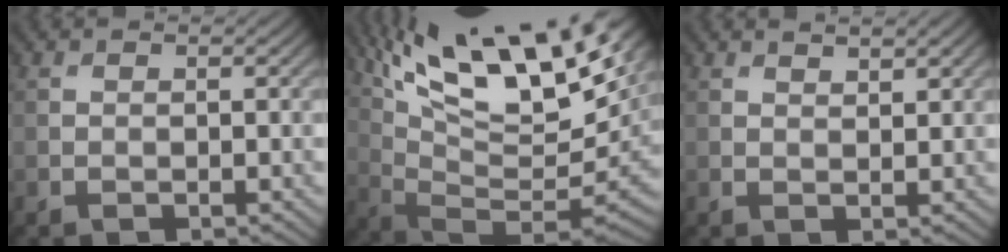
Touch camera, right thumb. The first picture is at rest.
{"total": 19.2, "force": [10.8, 5.2, 15.0], "torque": [-0.265, 0.011, 0.187]}
{"total": 1.9, "force": [1.5, 0.3, 1.1], "torque": [-0.022, -0.001, 0.027]}